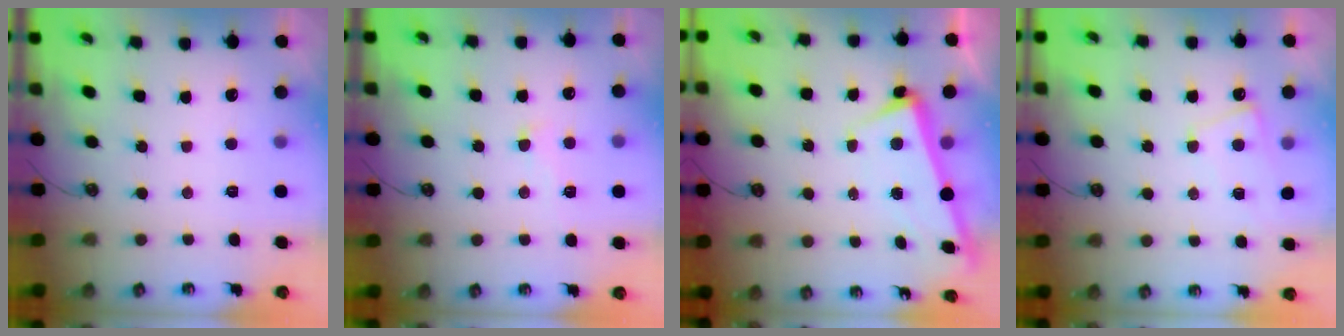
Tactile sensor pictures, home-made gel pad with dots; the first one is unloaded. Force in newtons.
{"total": 0.7, "press": 0.3, "slide": 0.6}
{"total": 3.3, "press": 3.1, "slide": 1.0}
{"total": 1.6, "press": 1.5, "slide": 0.5}